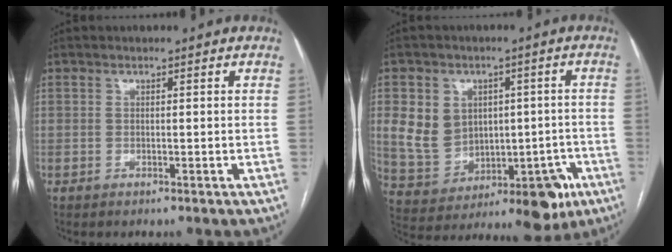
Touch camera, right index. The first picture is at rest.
{"total": 14.6, "force": [-1.1, 11.7, 8.8], "torque": [-0.135, 0.050, 0.023]}